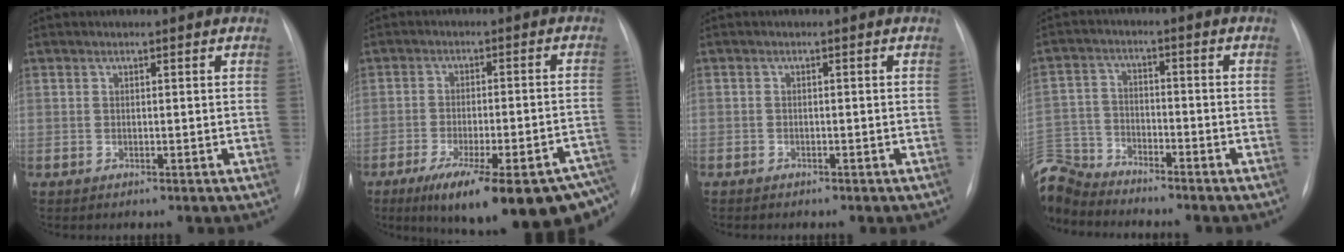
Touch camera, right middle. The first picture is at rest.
{"total": 23.1, "force": [-15.6, 3.6, 16.8], "torque": [-0.171, -0.003, -0.206]}
{"total": 1.3, "force": [-1.1, 0.6, 0.6], "torque": [-0.012, 0.000, -0.012]}
{"total": 11.2, "force": [-10.6, 3.0, 2.1], "torque": [-0.061, 0.012, -0.204]}